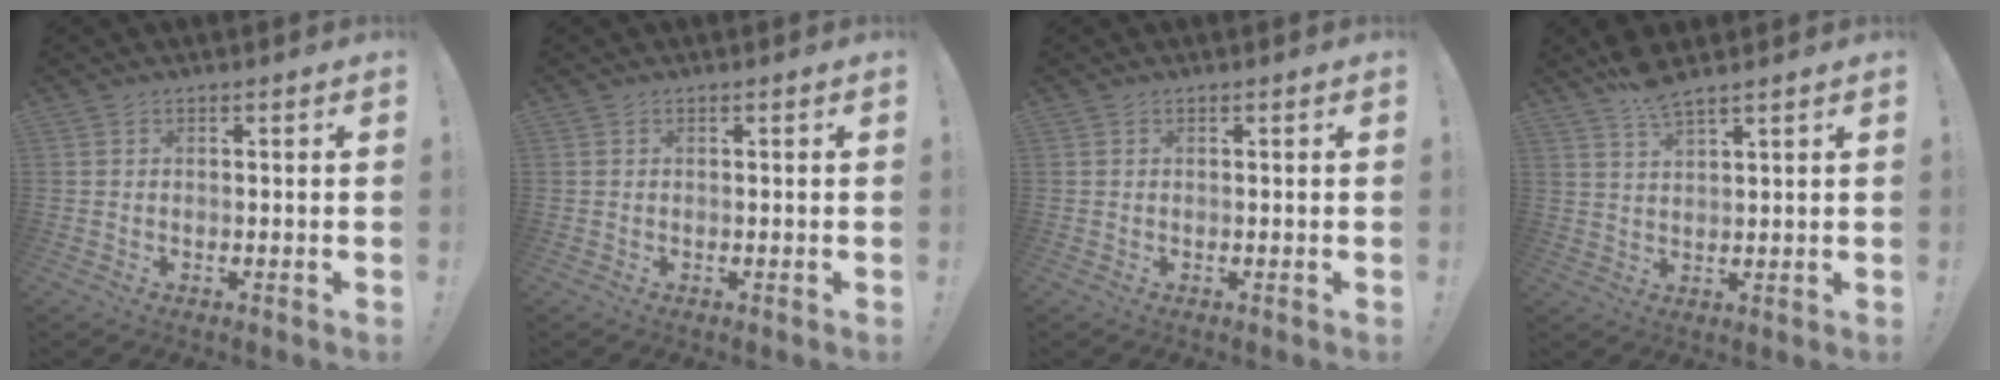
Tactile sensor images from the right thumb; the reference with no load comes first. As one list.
[{"total": 0.0}, {"total": 0.0}, {"total": 5.7, "force": [4.7, 1.0, 3.1], "torque": [-0.056, -0.025, 0.084]}]